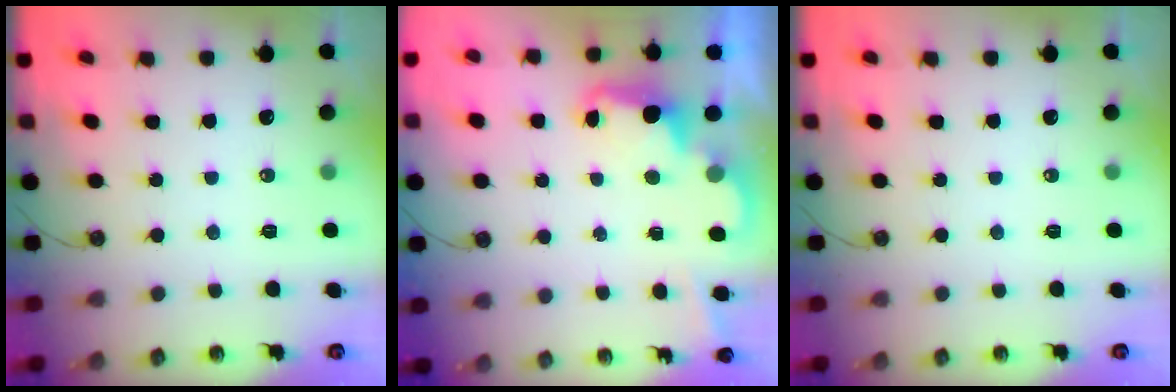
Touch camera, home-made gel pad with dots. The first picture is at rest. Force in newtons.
{"total": 2.5, "press": 2.5, "slide": 0.6}
{"total": 0.0}